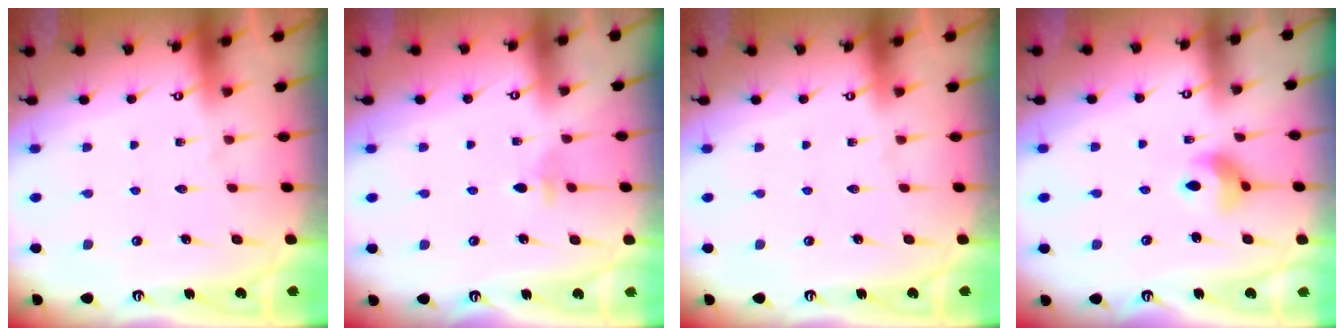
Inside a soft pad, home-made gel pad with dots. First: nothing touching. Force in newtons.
{"total": 2.9, "press": 2.8, "slide": 0.8}
{"total": 0.0}
{"total": 6.9, "press": 6.9, "slide": 0.5}